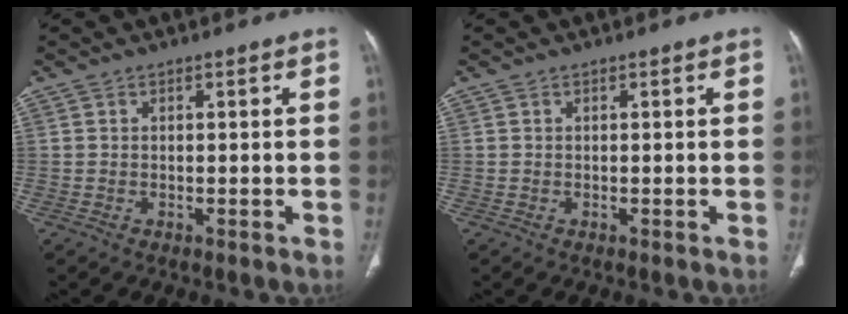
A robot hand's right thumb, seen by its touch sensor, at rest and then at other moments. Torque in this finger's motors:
{"motor_torque": [0.00, 0.00, -0.08, -0.08, 0.00]}